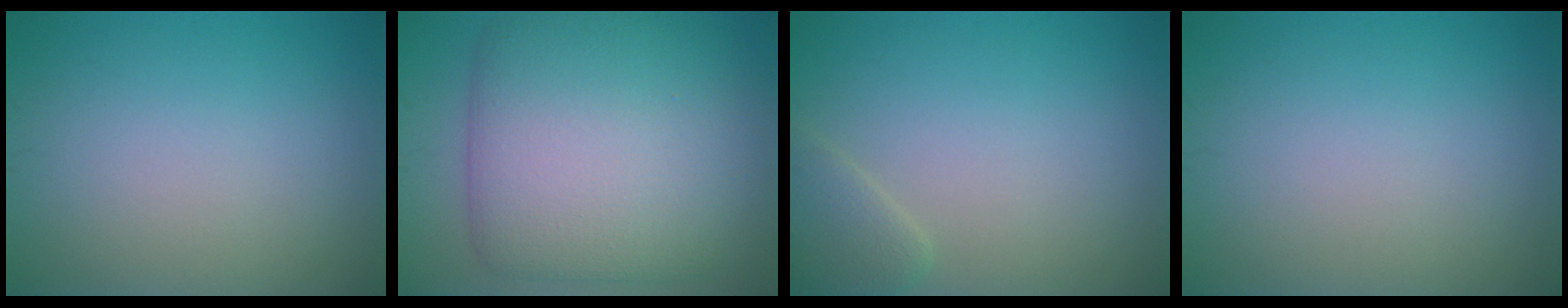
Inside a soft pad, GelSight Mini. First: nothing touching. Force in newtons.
{"total": 12.3, "press": 12.3, "slide": 0.5}
{"total": 2.0, "press": 2.0, "slide": 0.2}
{"total": 0.0}